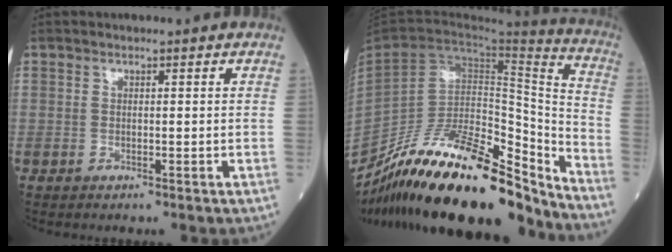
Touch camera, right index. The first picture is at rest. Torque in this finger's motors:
{"motor_torque": [1.11, -1.03, 0.42, 0.13]}